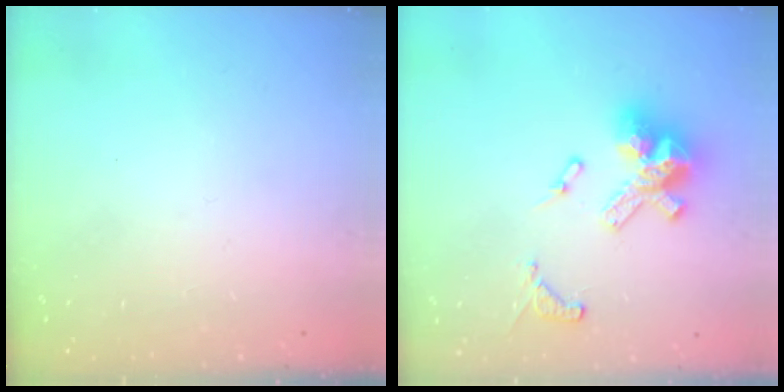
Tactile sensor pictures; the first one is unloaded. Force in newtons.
{"total": 16.3, "press": 16.1, "slide": 2.3}